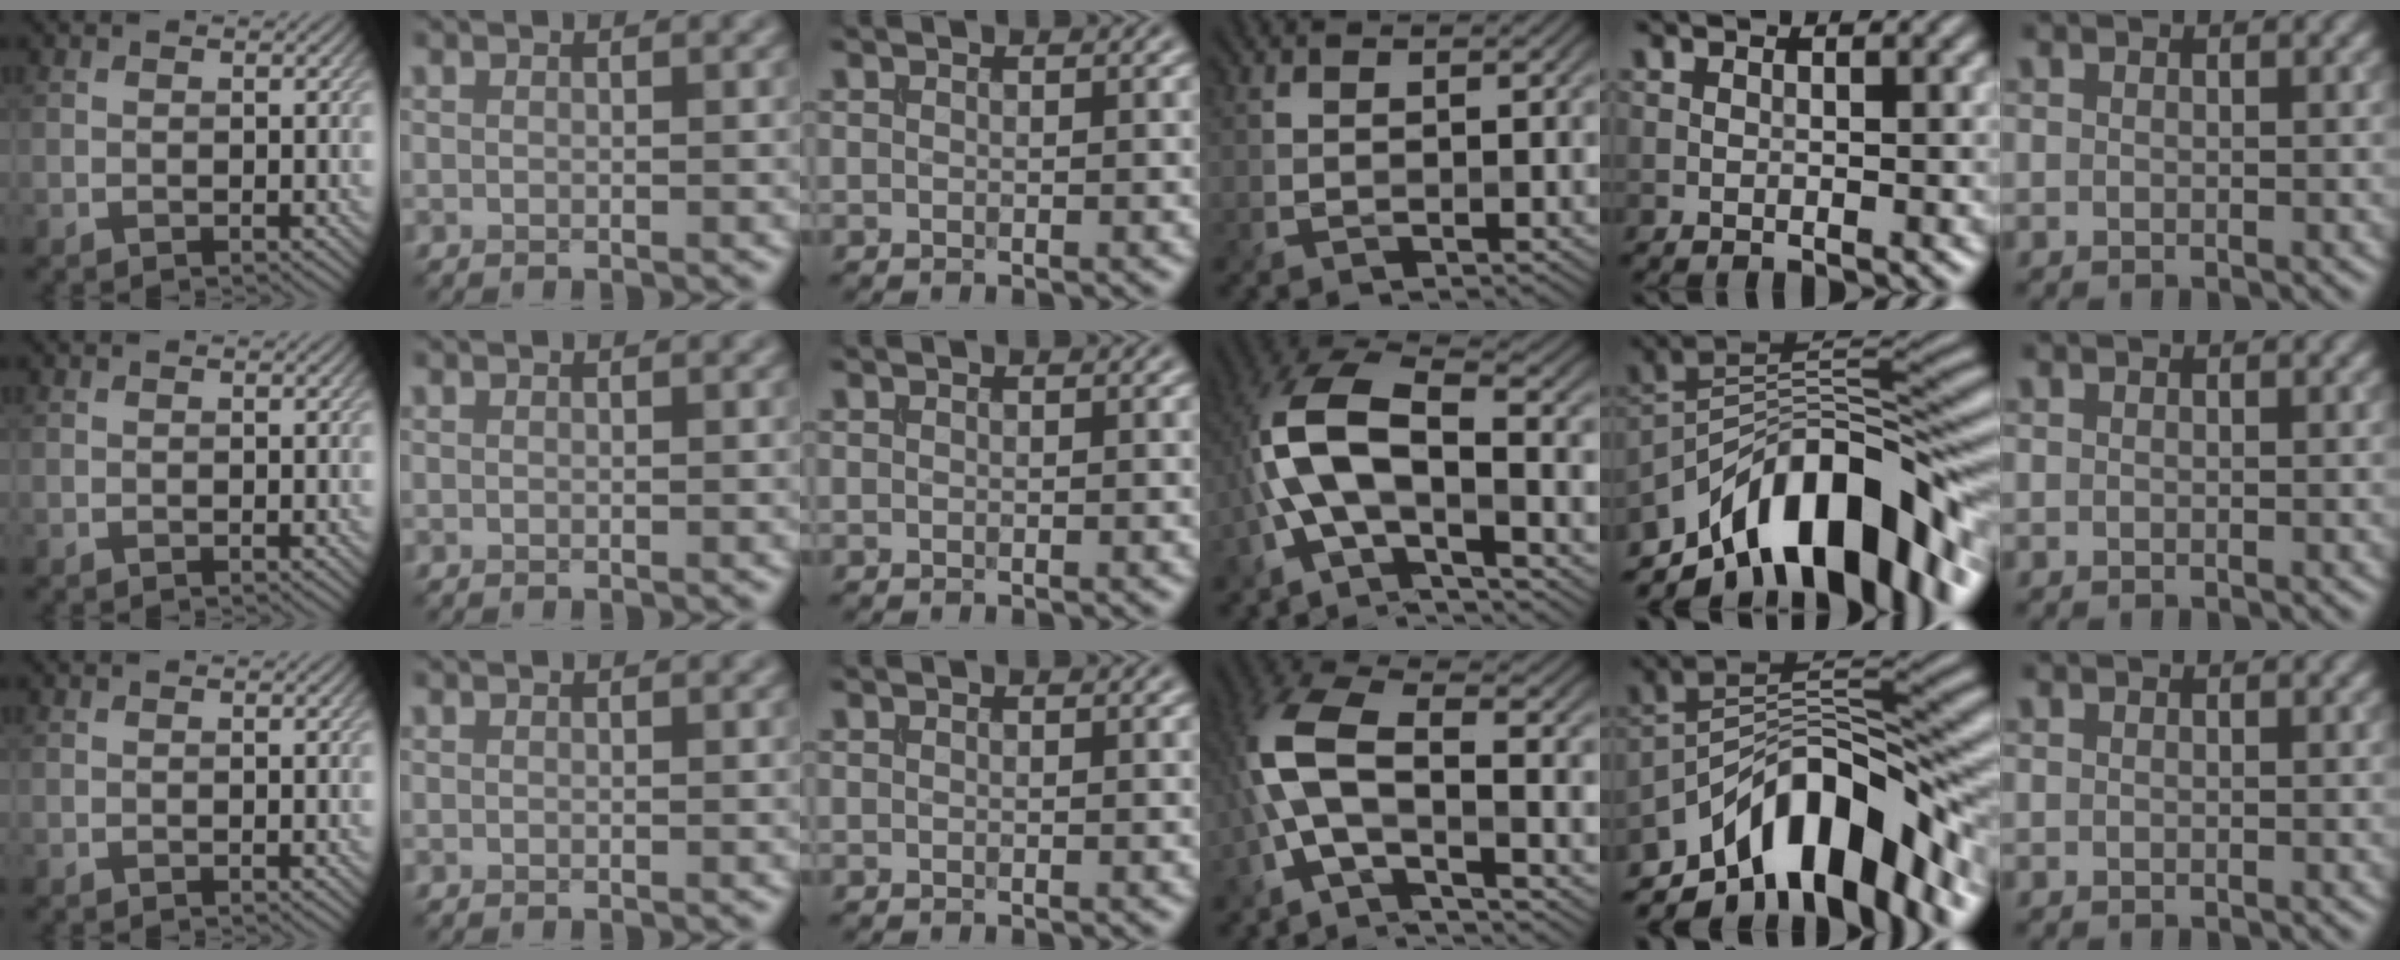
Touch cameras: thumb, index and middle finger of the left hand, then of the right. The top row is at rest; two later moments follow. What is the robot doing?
{"motion": "insert", "object": "file holder"}